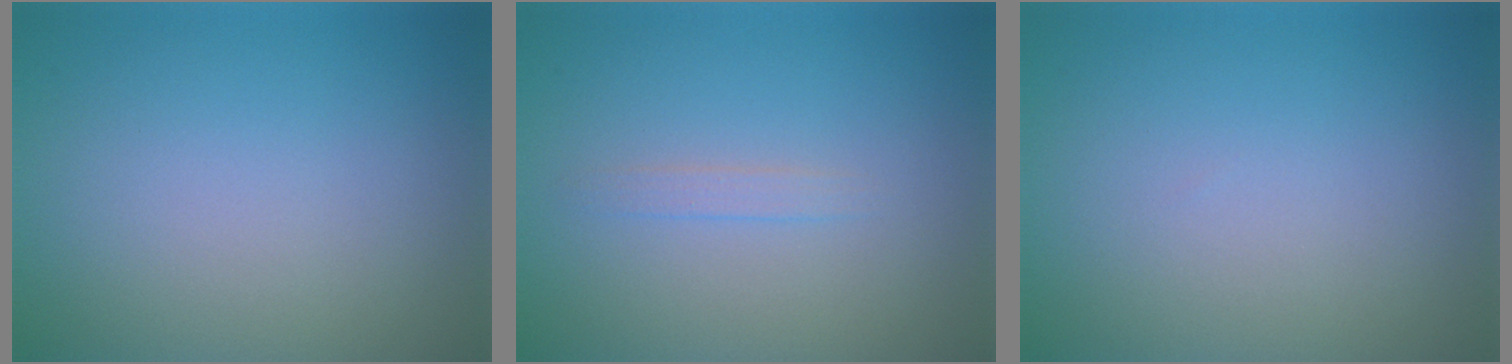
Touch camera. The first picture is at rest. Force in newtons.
{"total": 0.9, "press": 0.8, "slide": 0.1}
{"total": 0.0}